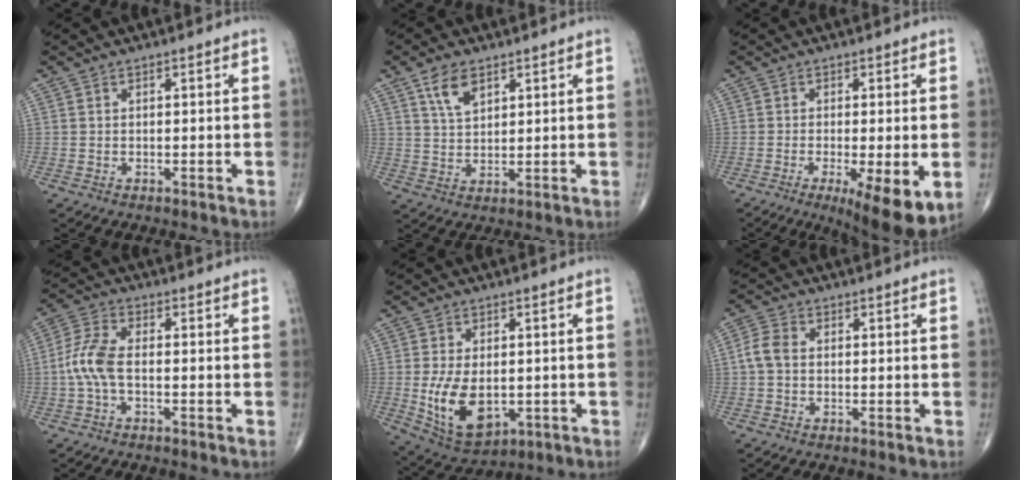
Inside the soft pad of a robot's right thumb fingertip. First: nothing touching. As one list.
[{"total": 5.8, "force": [3.2, 3.0, 3.7], "torque": [-0.056, -0.015, 0.062]}, {"total": 11.3, "force": [-3.8, 3.0, 10.2], "torque": [-0.155, -0.022, -0.054]}, {"total": 6.8, "force": [-1.2, 3.2, 5.9], "torque": [-0.143, 0.019, -0.030]}, {"total": 11.7, "force": [-1.6, 7.0, 9.2], "torque": [-0.150, -0.010, -0.008]}, {"total": 3.9, "force": [-0.2, 2.8, 2.8], "torque": [-0.060, 0.011, -0.012]}]